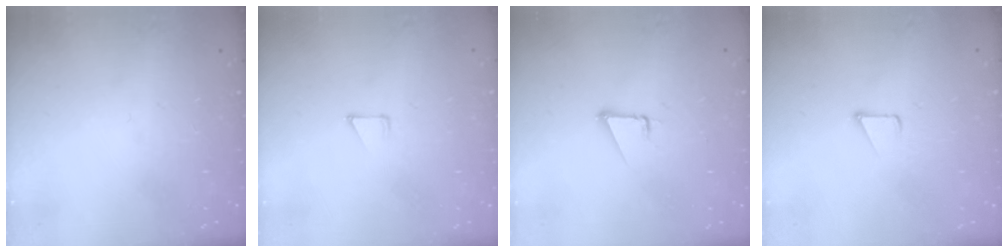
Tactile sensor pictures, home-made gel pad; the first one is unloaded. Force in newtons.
{"total": 3.1, "press": 3.1, "slide": 0.3}
{"total": 1.9, "press": 1.9, "slide": 0.1}
{"total": 1.5, "press": 1.5, "slide": 0.1}